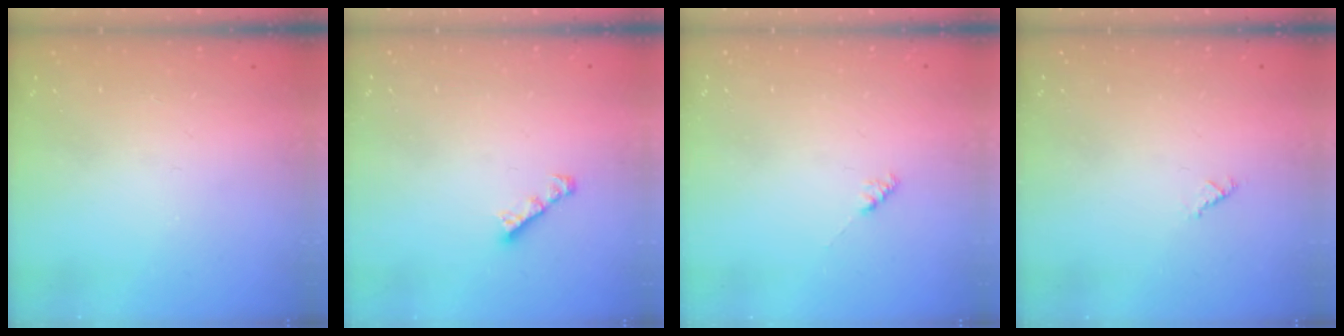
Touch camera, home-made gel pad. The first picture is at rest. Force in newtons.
{"total": 2.4, "press": 2.4, "slide": 0.1}
{"total": 2.1, "press": 2.0, "slide": 0.5}
{"total": 0.6, "press": 0.6, "slide": 0.2}